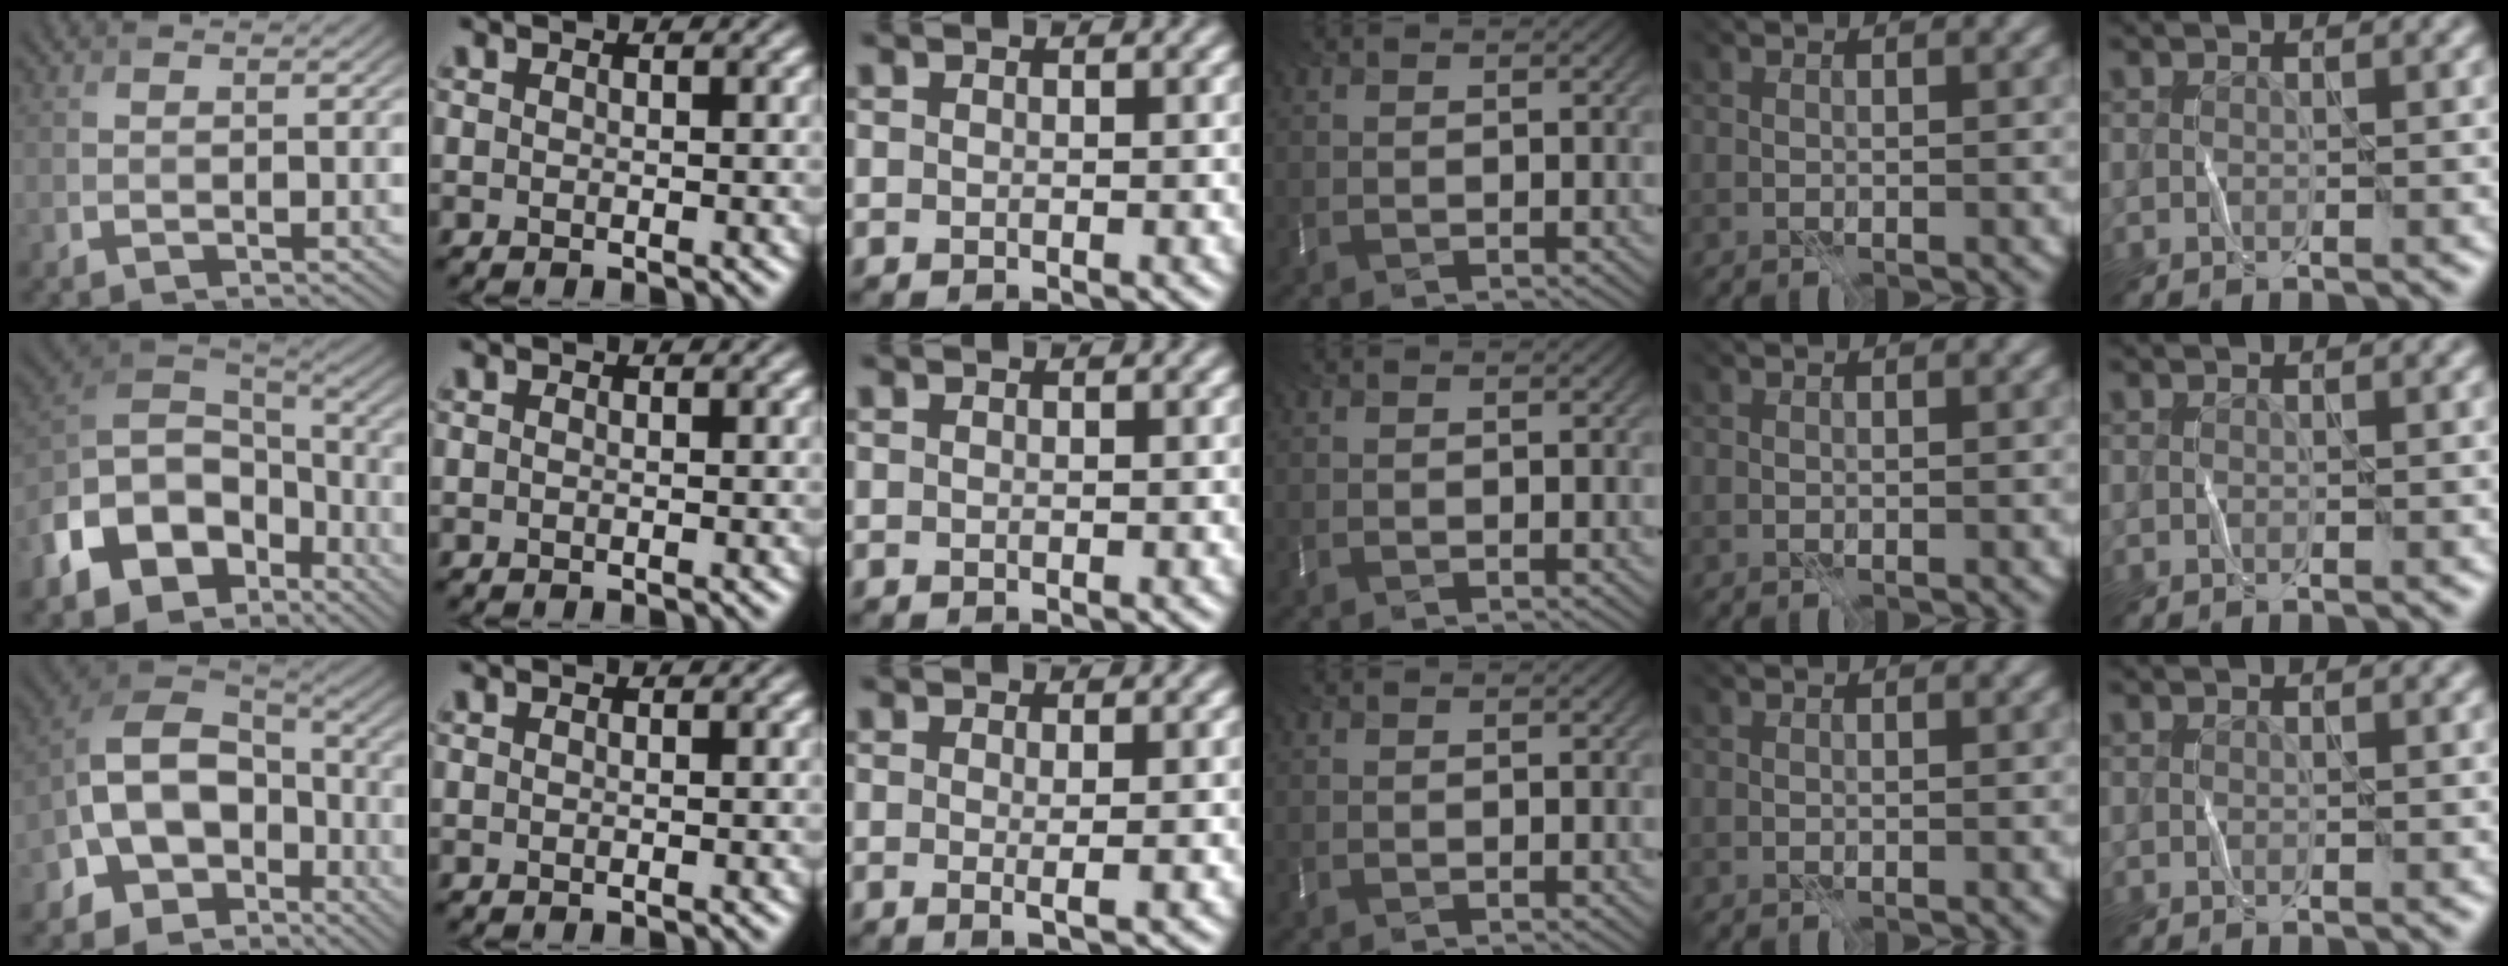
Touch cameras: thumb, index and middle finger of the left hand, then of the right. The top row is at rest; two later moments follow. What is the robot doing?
{"motion": "fold", "object": "bubble wrap"}